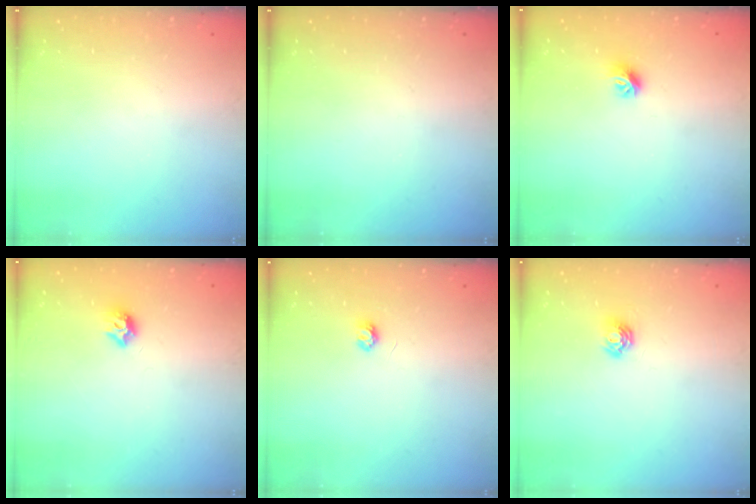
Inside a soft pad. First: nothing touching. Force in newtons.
{"total": 0.0}
{"total": 7.4, "press": 7.4, "slide": 0.7}
{"total": 7.5, "press": 7.4, "slide": 0.6}
{"total": 3.2, "press": 3.2, "slide": 0.3}
{"total": 5.1, "press": 5.1, "slide": 0.5}